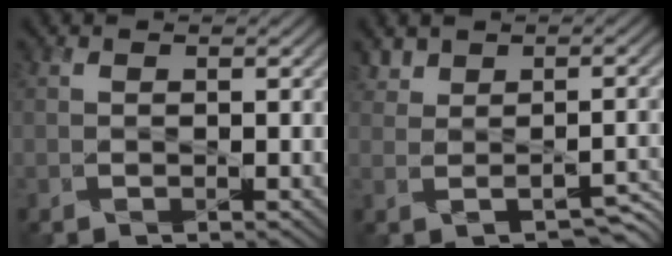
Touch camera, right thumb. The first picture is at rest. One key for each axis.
{"total": 3.2, "fx": 1.1, "fy": 2.5, "fz": 1.6, "tx": -0.021, "ty": -0.013, "tz": 0.027}